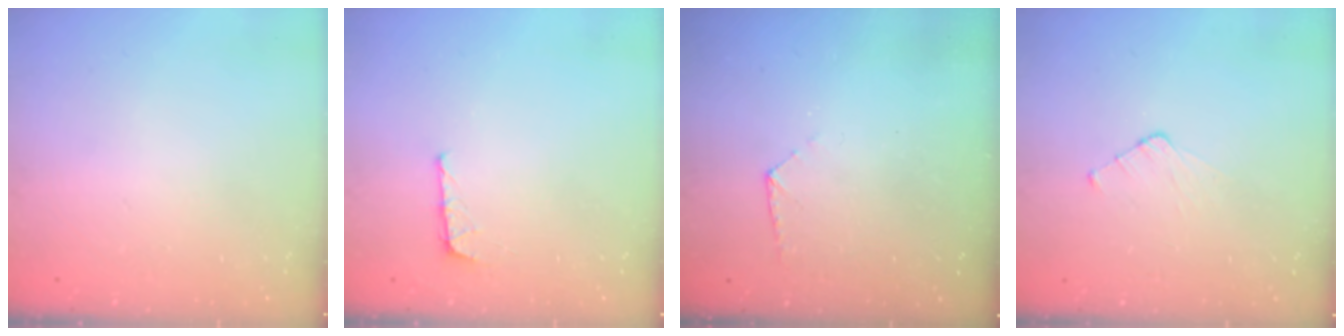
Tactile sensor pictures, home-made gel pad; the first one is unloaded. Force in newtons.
{"total": 5.1, "press": 5.1, "slide": 0.3}
{"total": 6.7, "press": 6.7, "slide": 0.6}
{"total": 4.1, "press": 4.1, "slide": 0.4}